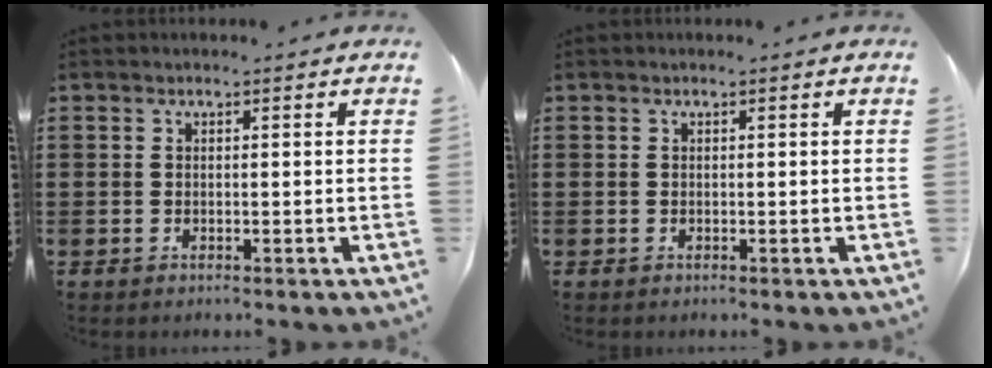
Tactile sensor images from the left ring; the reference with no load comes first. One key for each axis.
{"total": 0.0}